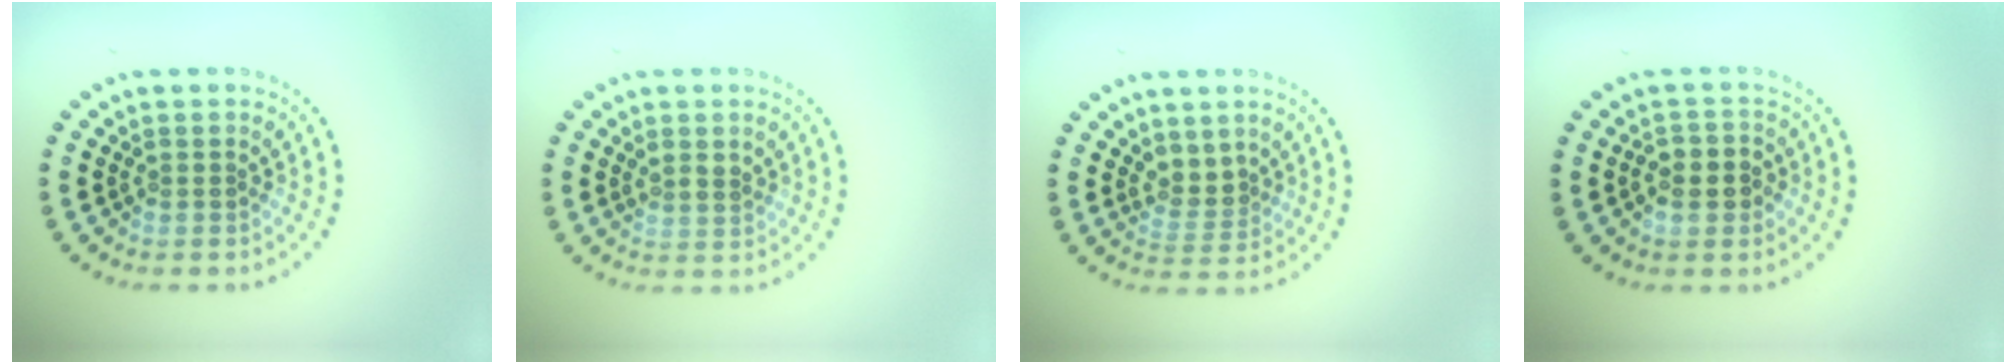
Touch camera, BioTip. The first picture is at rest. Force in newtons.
{"total": 1.1, "press": 0.9, "slide": 0.7}
{"total": 2.2, "press": 1.7, "slide": 1.4}
{"total": 2.8, "press": 2.7, "slide": 0.7}